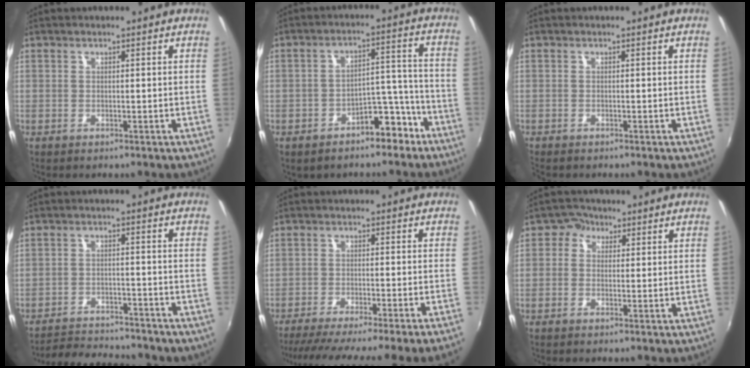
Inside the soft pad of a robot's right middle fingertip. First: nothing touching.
{"total": 9.2, "force": [-6.2, 5.4, 4.2], "torque": [-0.054, 0.047, -0.065]}
{"total": 0.9, "force": [-0.8, 0.4, 0.2], "torque": [-0.007, -0.005, -0.018]}
{"total": 12.8, "force": [-11.6, 2.7, 4.7], "torque": [-0.111, -0.008, -0.168]}
{"total": 15.7, "force": [-13.9, -2.9, 6.6], "torque": [-0.114, -0.038, -0.205]}
{"total": 2.9, "force": [0.4, 2.9, 0.4], "torque": [0.000, 0.003, -0.008]}